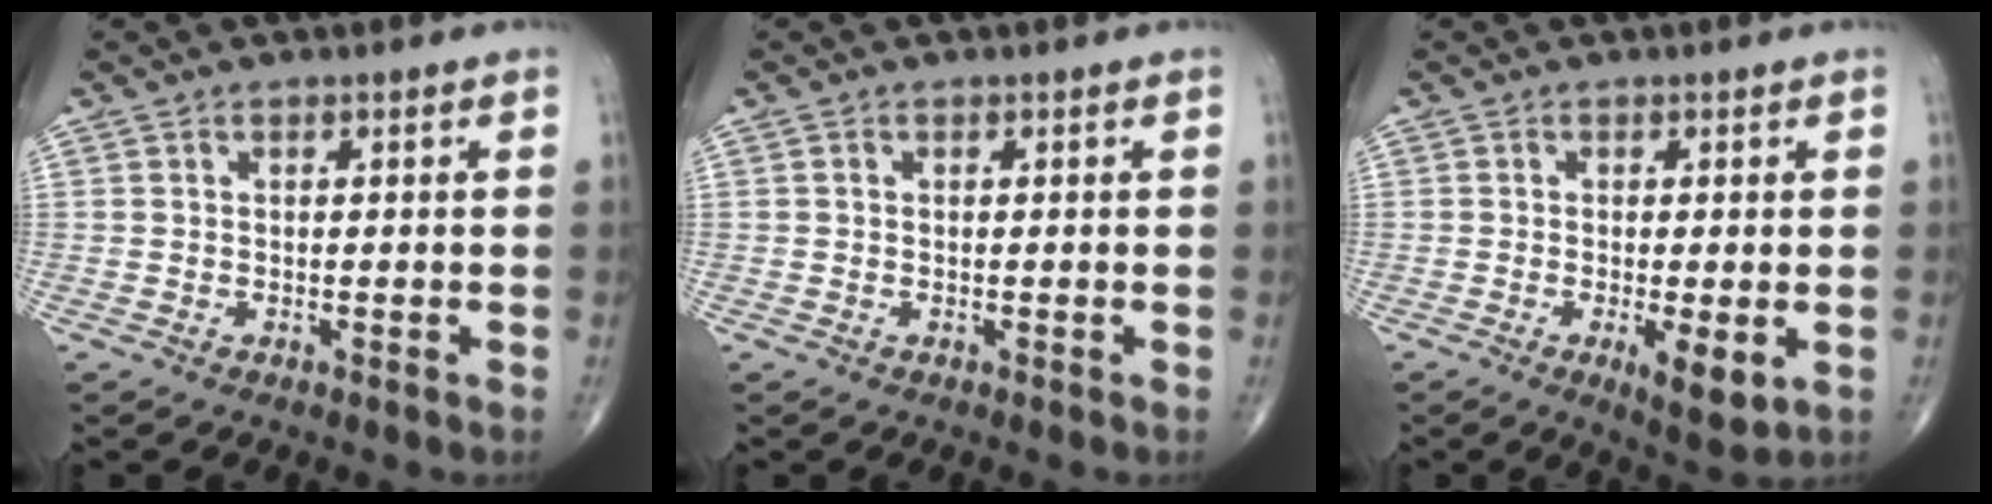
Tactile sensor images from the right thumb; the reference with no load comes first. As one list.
[{"total": 0.0}, {"total": 5.9, "force": [-1.5, 1.8, 5.4], "torque": [-0.090, -0.018, -0.022]}]